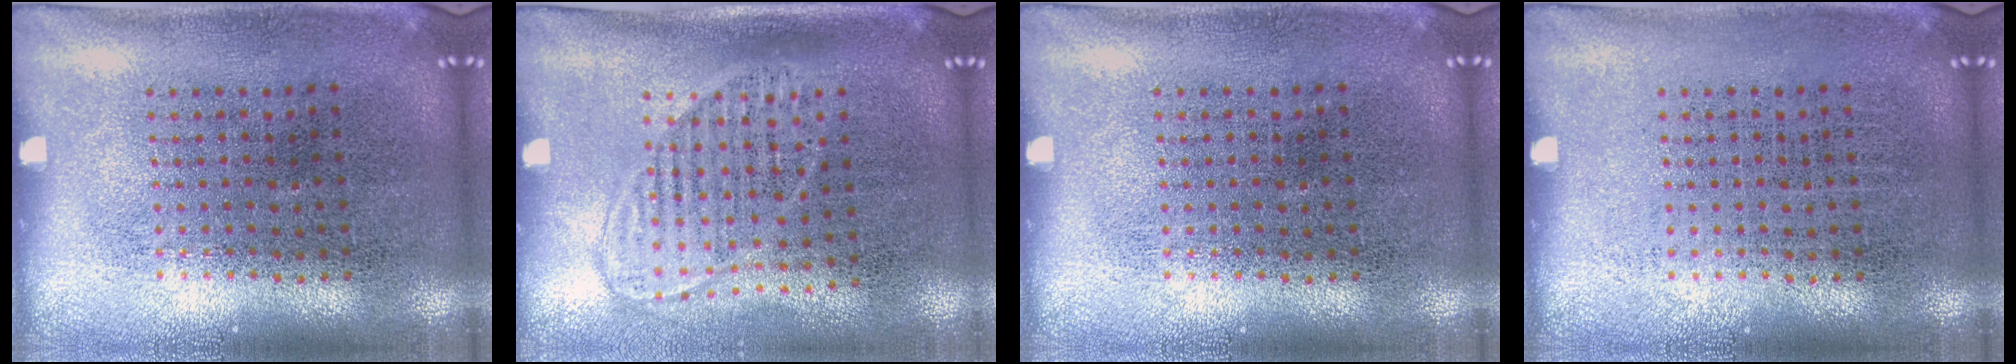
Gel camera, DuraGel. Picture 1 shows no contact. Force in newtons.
{"total": 1.5, "press": 1.3, "slide": 0.7}
{"total": 0.0}
{"total": 0.0}